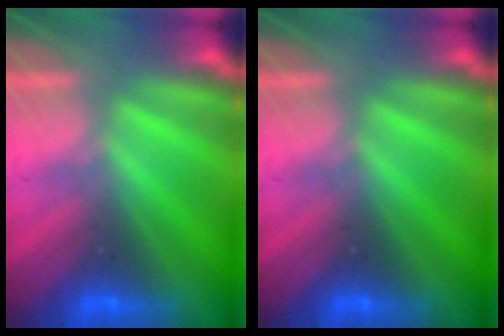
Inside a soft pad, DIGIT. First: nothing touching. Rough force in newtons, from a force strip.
{"total": 0.0}